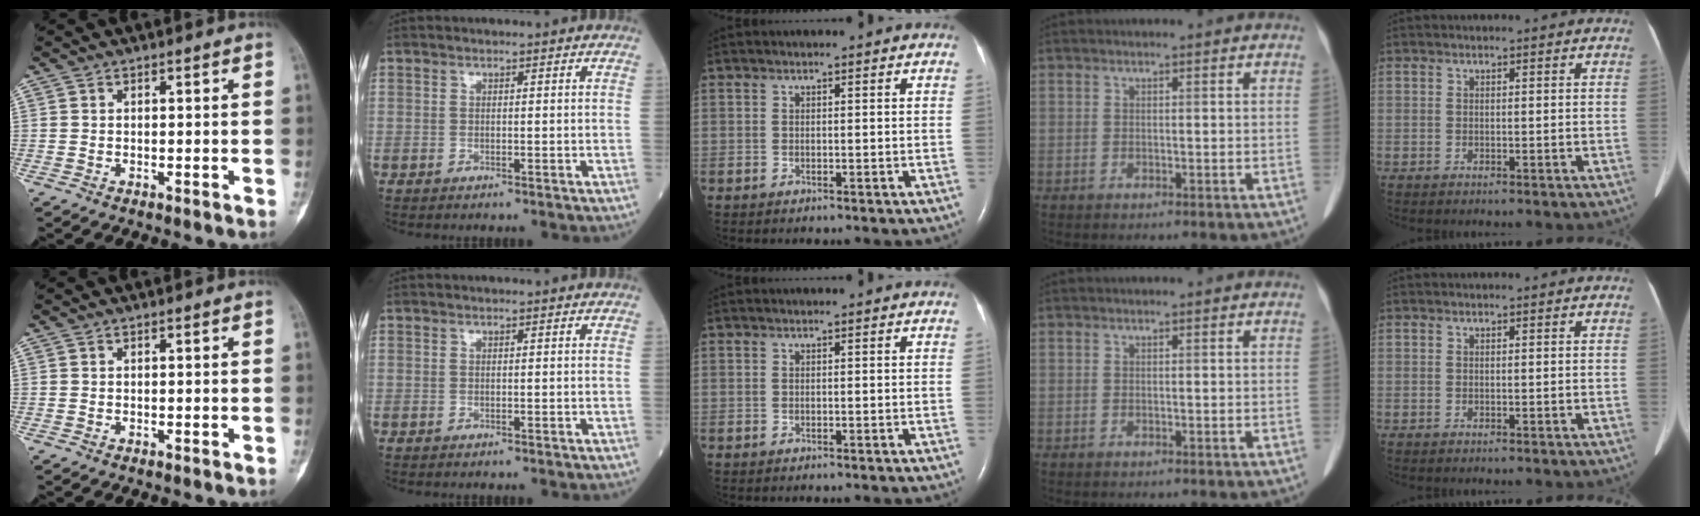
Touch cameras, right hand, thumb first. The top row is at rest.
{}